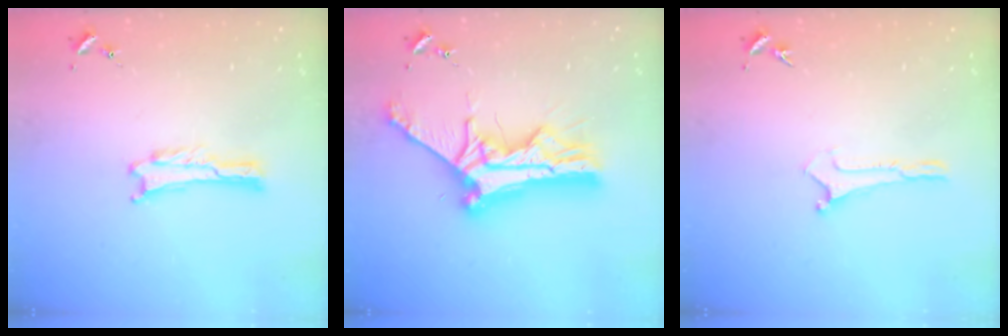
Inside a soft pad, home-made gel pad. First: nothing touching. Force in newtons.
{"total": 11.9, "press": 11.9, "slide": 1.0}
{"total": 0.0}